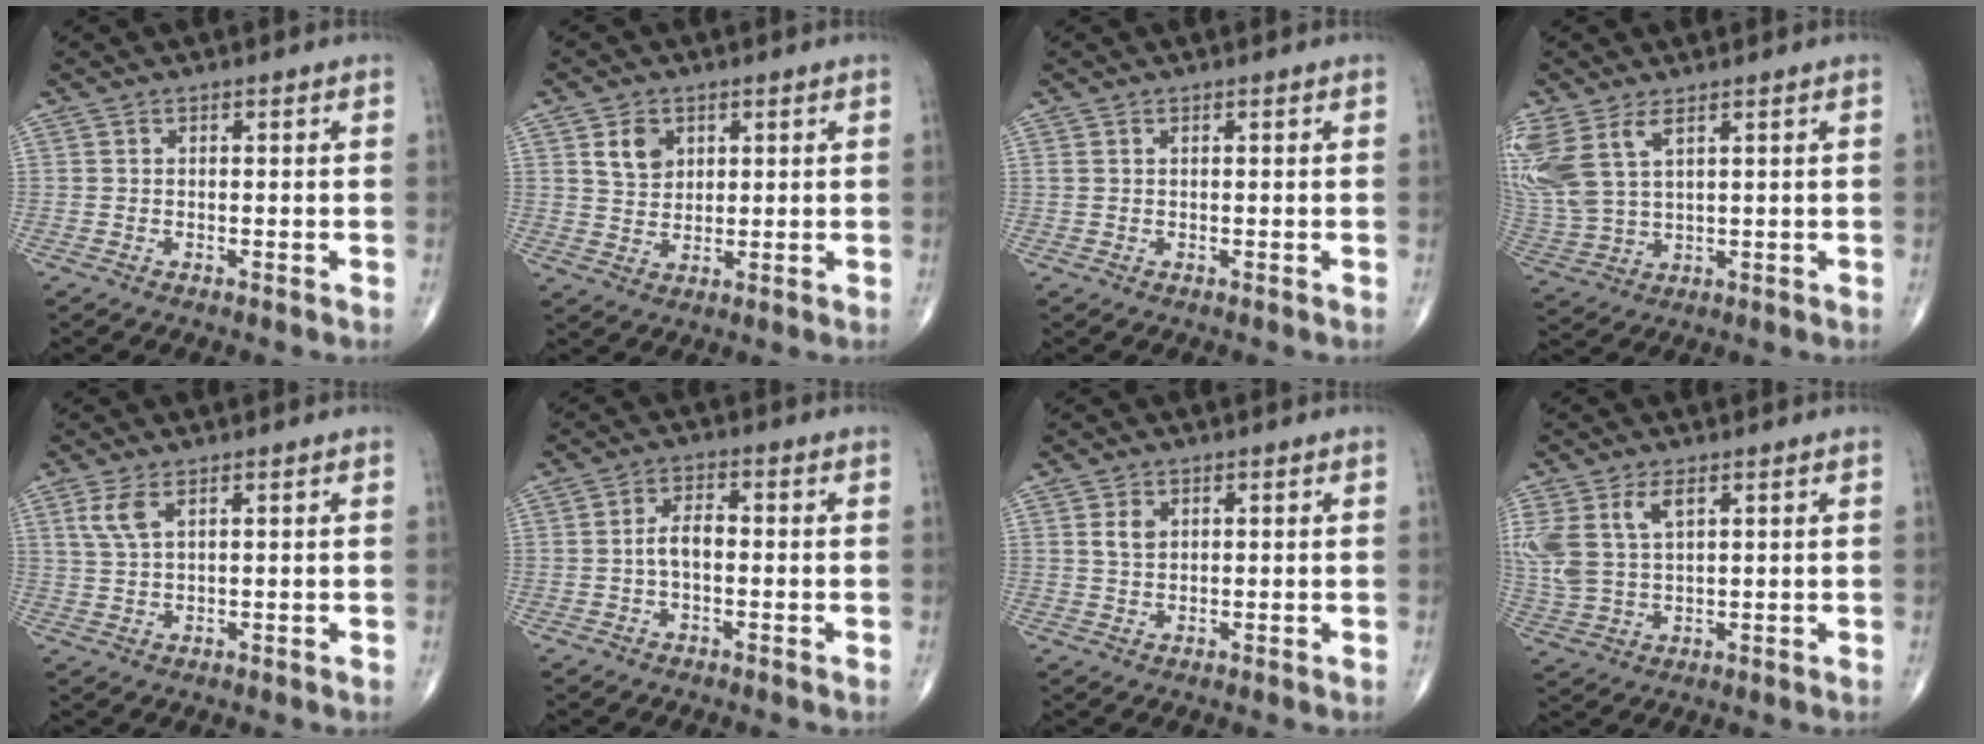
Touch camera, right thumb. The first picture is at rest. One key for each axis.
{"total": 5.1, "fx": 2.2, "fy": 3.8, "fz": 2.6, "tx": -0.028, "ty": -0.015, "tz": 0.042}
{"total": 0.6, "fx": 0.3, "fy": 0.3, "fz": 0.4, "tx": -0.011, "ty": 0.010, "tz": 0.008}
{"total": 13.4, "fx": 5.8, "fy": 7.3, "fz": 9.7, "tx": -0.246, "ty": -0.012, "tz": 0.128}
{"total": 3.7, "fx": 1.8, "fy": 1.4, "fz": 3.0, "tx": -0.072, "ty": 0.003, "tz": 0.045}
{"total": 4.0, "fx": -0.6, "fy": 2.1, "fz": 3.3, "tx": -0.060, "ty": 0.017, "tz": -0.014}
{"total": 2.6, "fx": 0.9, "fy": 1.8, "fz": 1.6, "tx": -0.025, "ty": -0.002, "tz": 0.018}
{"total": 9.4, "fx": 3.7, "fy": 5.1, "fz": 6.9, "tx": -0.162, "ty": 0.002, "tz": 0.082}